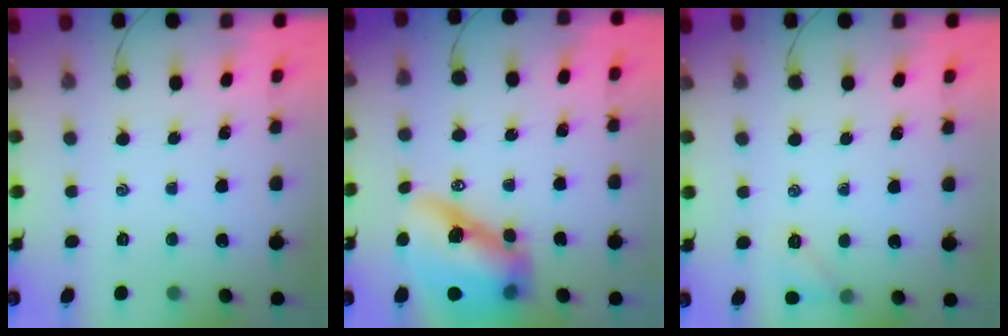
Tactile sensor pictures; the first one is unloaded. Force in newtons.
{"total": 15.0, "press": 14.3, "slide": 4.4}
{"total": 6.6, "press": 6.4, "slide": 1.7}